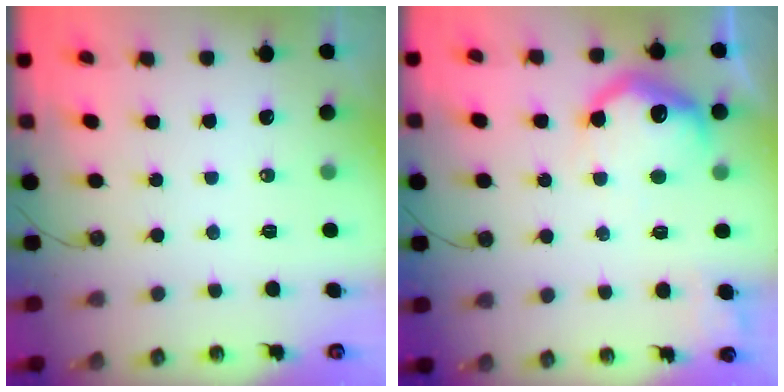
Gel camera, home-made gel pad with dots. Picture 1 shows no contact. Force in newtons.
{"total": 15.7, "press": 15.6, "slide": 1.3}